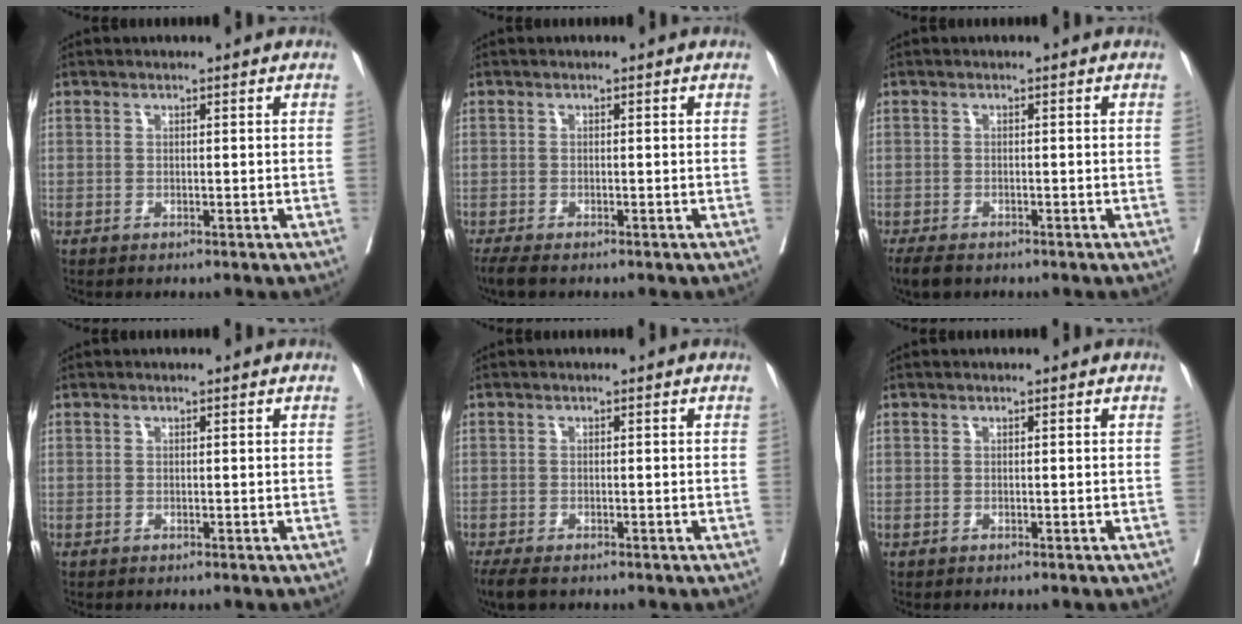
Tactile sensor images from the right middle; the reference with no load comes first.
{"total": 2.8, "force": [-2.2, 0.6, 1.7], "torque": [-0.037, -0.012, -0.042]}
{"total": 4.1, "force": [-3.2, 1.6, 2.1], "torque": [-0.037, -0.010, -0.053]}
{"total": 0.0}
{"total": 4.4, "force": [-3.3, 1.5, 2.6], "torque": [-0.050, -0.015, -0.056]}
{"total": 0.0}